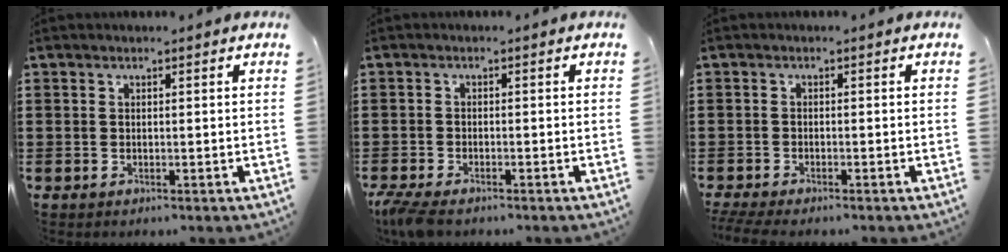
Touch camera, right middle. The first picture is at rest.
{"total": 2.5, "force": [-2.1, 0.5, 1.3], "torque": [-0.043, -0.007, -0.047]}
{"total": 1.7, "force": [-1.5, 0.0, 0.6], "torque": [-0.021, -0.005, -0.032]}